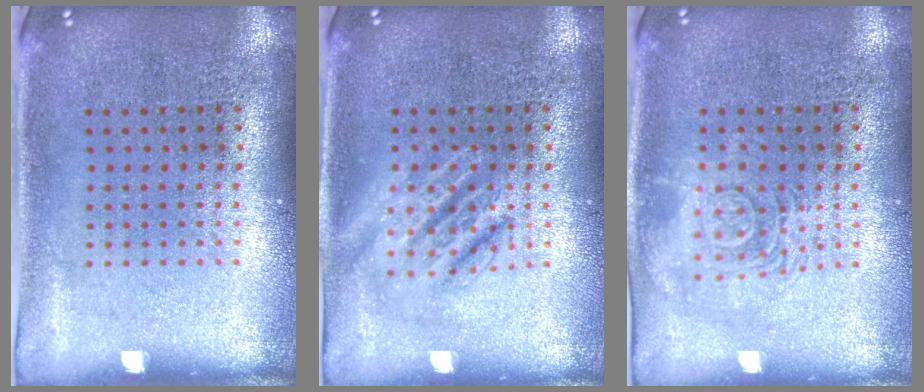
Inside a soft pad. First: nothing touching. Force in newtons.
{"total": 2.8, "press": 2.8, "slide": 0.4}
{"total": 2.8, "press": 2.8, "slide": 0.4}